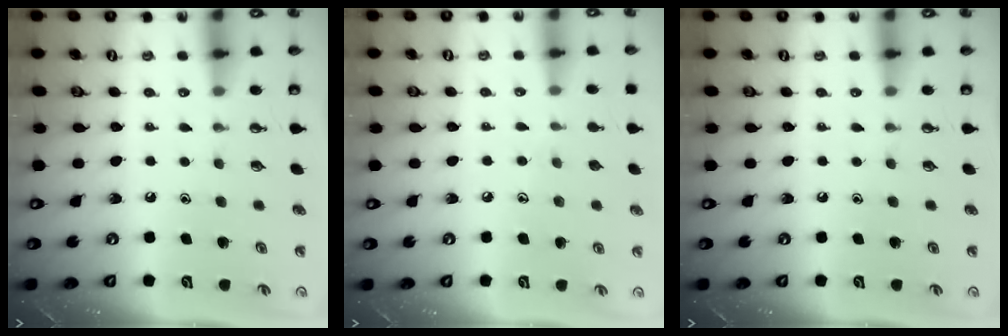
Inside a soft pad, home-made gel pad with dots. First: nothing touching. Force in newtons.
{"total": 5.5, "press": 5.5, "slide": 0.5}
{"total": 0.0}